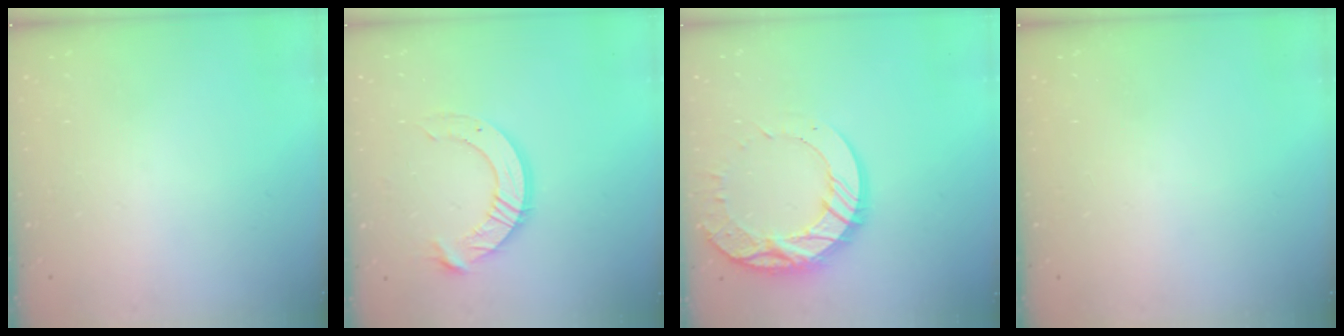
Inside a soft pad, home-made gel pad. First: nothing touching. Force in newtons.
{"total": 10.1, "press": 10.1, "slide": 0.9}
{"total": 16.6, "press": 16.5, "slide": 1.3}
{"total": 0.0}